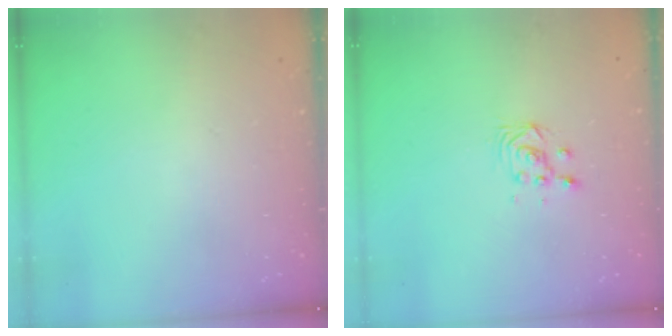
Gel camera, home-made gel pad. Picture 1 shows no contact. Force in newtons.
{"total": 3.7, "press": 3.7, "slide": 0.3}